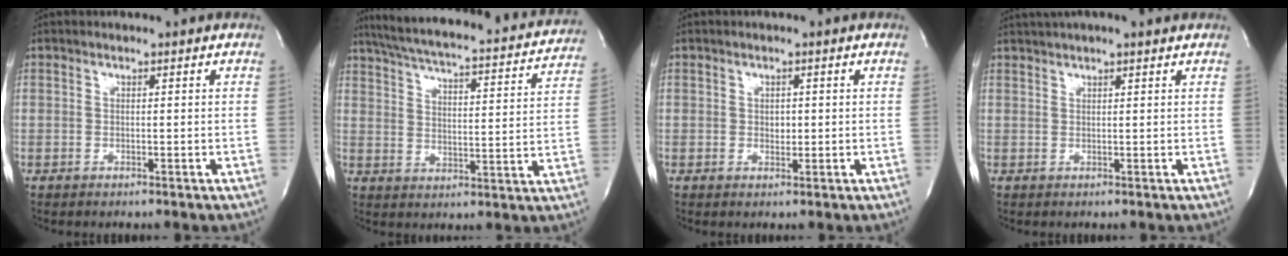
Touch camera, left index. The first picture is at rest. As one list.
[{"total": 26.1, "force": [23.4, 3.7, 11.0], "torque": [-0.182, -0.027, 0.297]}, {"total": 1.4, "force": [0.0, 1.0, 0.9], "torque": [-0.014, 0.000, 0.002]}, {"total": 7.3, "force": [6.2, 0.8, 3.8], "torque": [-0.065, 0.037, 0.089]}]